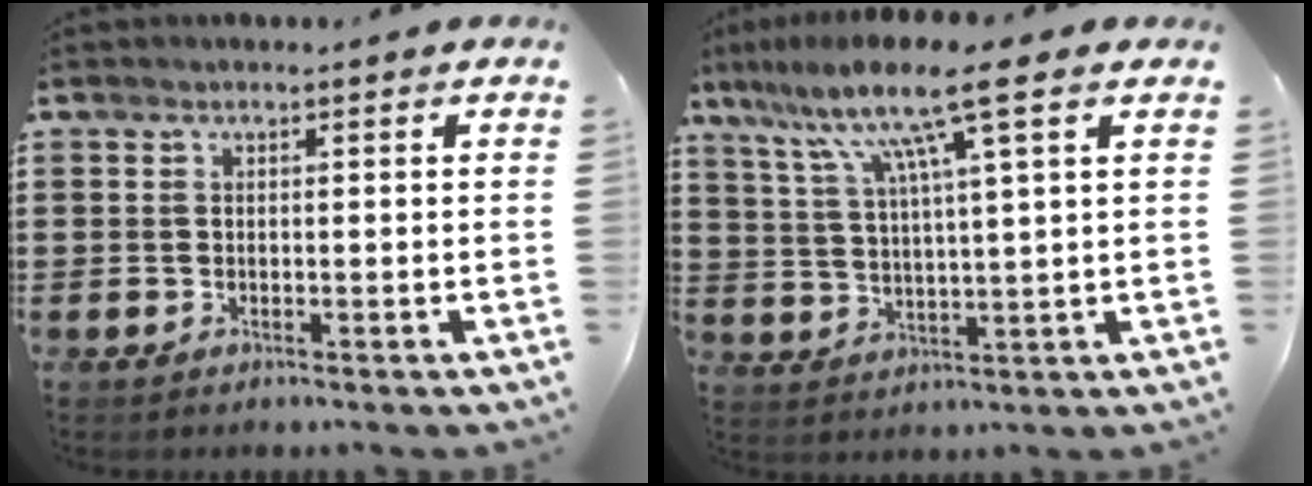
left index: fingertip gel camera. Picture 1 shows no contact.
{"total": 11.0, "force": [6.8, 0.5, 8.7], "torque": [-0.185, -0.013, 0.111]}